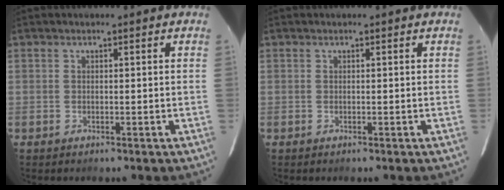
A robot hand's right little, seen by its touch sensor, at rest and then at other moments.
{"total": 0.0}